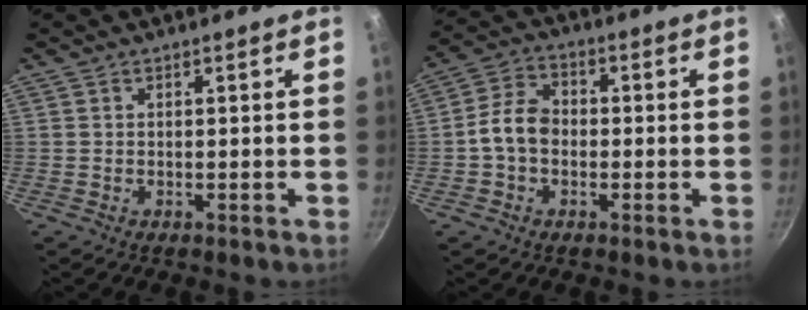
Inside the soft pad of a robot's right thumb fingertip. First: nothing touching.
{"total": 6.8, "force": [-0.9, 4.9, 4.6], "torque": [-0.072, 0.027, -0.031]}